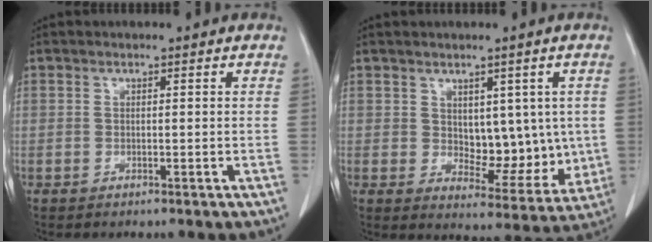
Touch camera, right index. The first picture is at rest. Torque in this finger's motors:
{"motor_torque": [0.15, 0.14, 0.11, 0.01]}